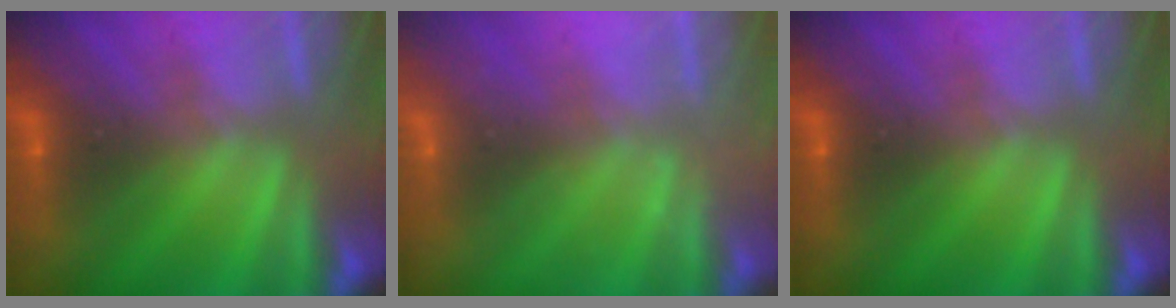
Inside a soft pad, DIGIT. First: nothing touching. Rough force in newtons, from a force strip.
{"total": 2.2}
{"total": 0.0}